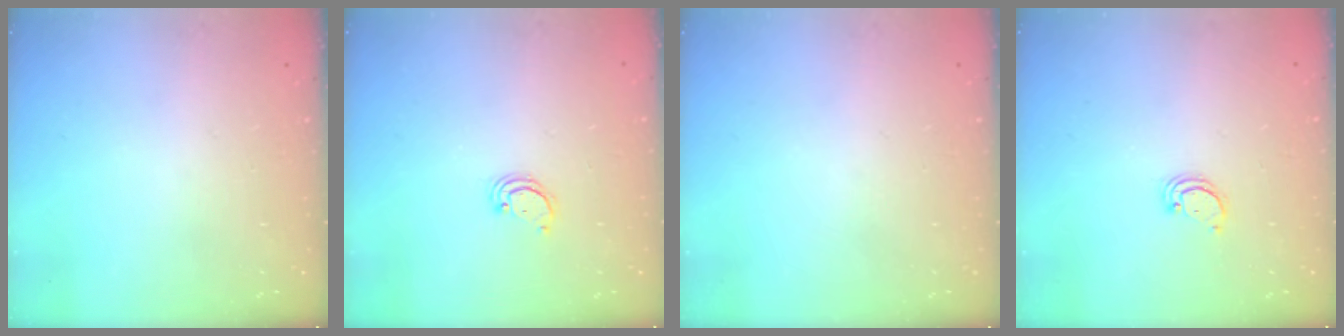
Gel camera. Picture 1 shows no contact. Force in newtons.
{"total": 2.2, "press": 2.2, "slide": 0.2}
{"total": 0.0}
{"total": 2.1, "press": 2.1, "slide": 0.2}